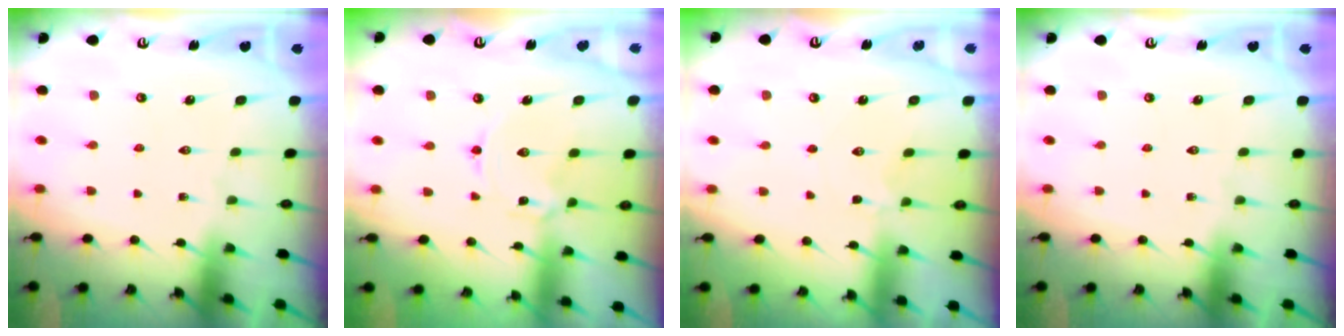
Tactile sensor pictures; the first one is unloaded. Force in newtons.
{"total": 1.5, "press": 1.4, "slide": 0.2}
{"total": 2.6, "press": 2.5, "slide": 0.4}
{"total": 0.0}